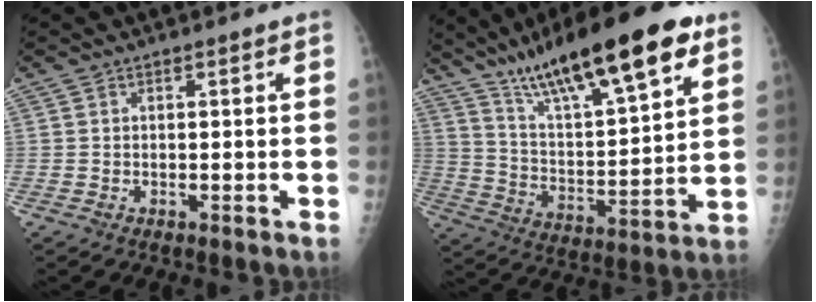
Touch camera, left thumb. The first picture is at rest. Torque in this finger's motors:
{"motor_torque": [1.30, 0.79, 1.59, -1.18, 0.14]}